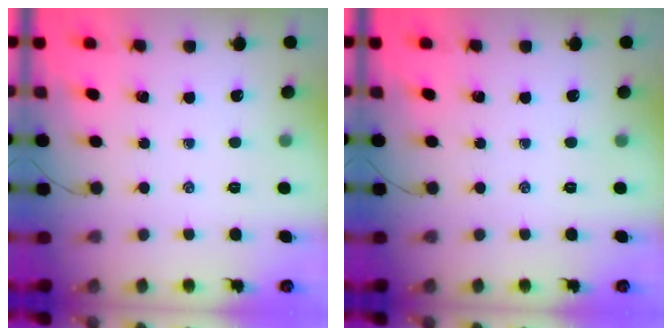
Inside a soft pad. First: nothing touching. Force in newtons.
{"total": 0.0}